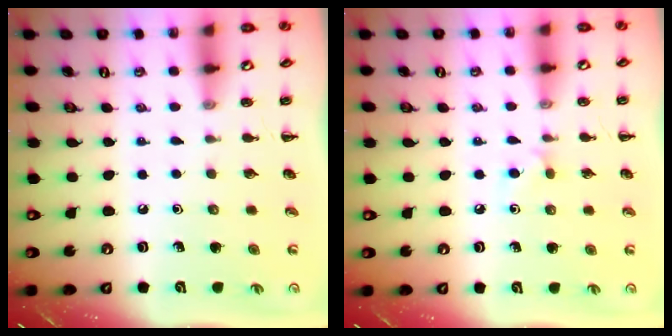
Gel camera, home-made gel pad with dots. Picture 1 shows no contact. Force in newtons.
{"total": 5.2, "press": 4.9, "slide": 1.7}